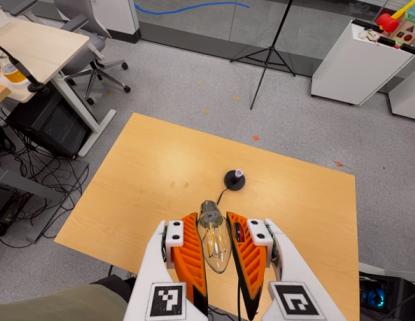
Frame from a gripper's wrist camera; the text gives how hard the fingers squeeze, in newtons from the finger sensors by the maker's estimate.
{"total": 21.8, "left": 23.9, "right": 19.6}